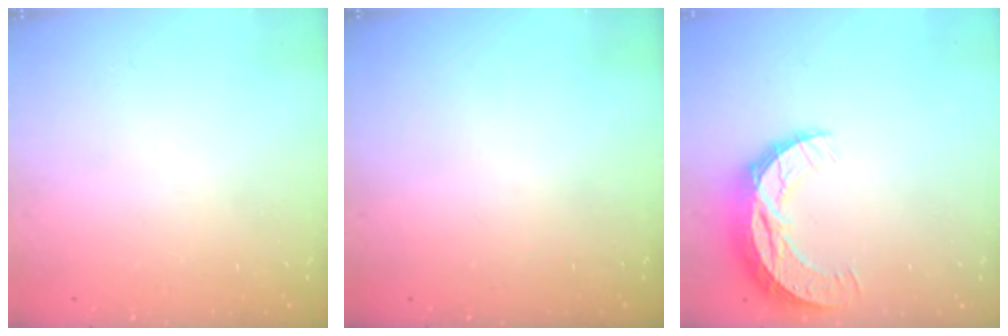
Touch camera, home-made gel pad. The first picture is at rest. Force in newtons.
{"total": 0.0}
{"total": 10.4, "press": 10.4, "slide": 0.6}